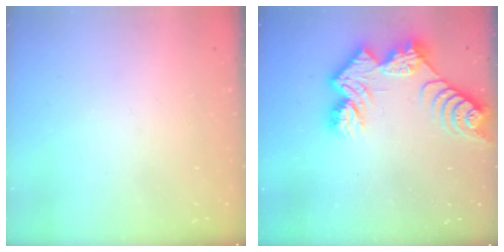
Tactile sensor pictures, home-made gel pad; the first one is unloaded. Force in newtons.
{"total": 12.3, "press": 12.2, "slide": 1.1}